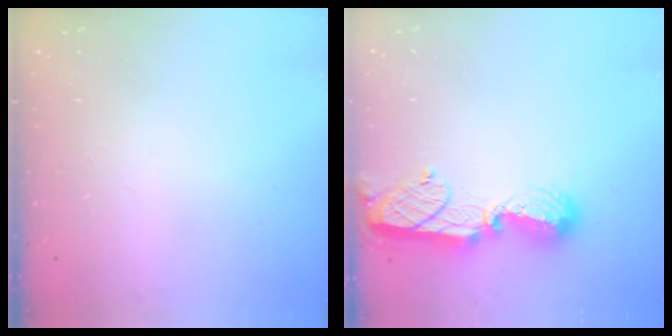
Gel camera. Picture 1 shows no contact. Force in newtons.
{"total": 13.8, "press": 13.8, "slide": 1.5}